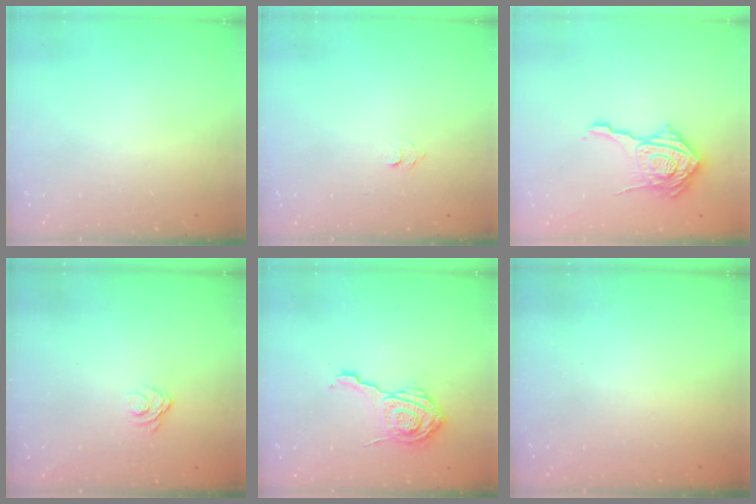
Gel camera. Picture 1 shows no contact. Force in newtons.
{"total": 3.5, "press": 3.5, "slide": 0.3}
{"total": 17.3, "press": 17.3, "slide": 0.6}
{"total": 5.1, "press": 4.9, "slide": 1.3}
{"total": 12.2, "press": 12.2, "slide": 0.6}
{"total": 2.2, "press": 2.1, "slide": 0.7}